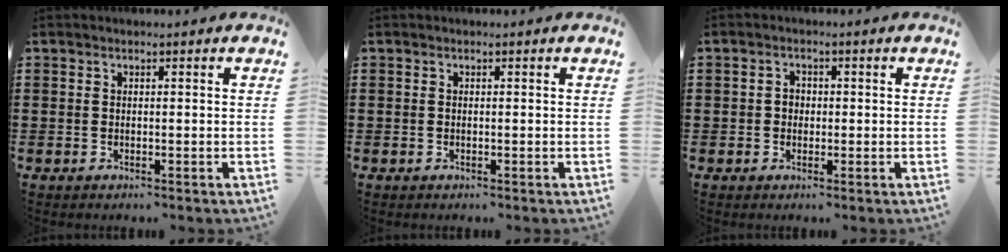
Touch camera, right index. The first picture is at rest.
{"total": 0.0}
{"total": 1.6, "force": [-0.2, 1.4, 0.8], "torque": [-0.018, 0.005, -0.006]}